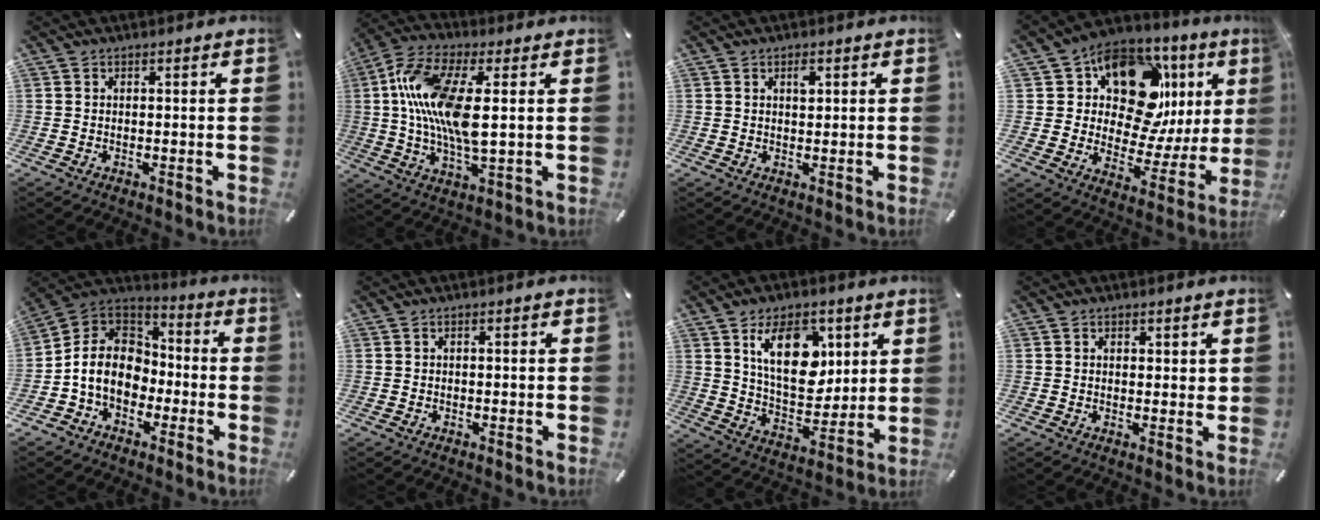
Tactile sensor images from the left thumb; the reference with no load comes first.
{"total": 16.0, "force": [2.3, 6.1, 14.6], "torque": [-0.308, -0.011, 0.036]}
{"total": 2.0, "force": [0.9, 1.1, 1.5], "torque": [-0.016, -0.004, 0.011]}
{"total": 17.0, "force": [9.1, 10.4, 10.0], "torque": [-0.144, -0.069, 0.155]}
{"total": 11.2, "force": [-3.3, 9.3, 5.3], "torque": [-0.138, 0.021, -0.063]}
{"total": 0.8, "force": [-0.2, 0.5, 0.7], "torque": [-0.012, 0.003, -0.005]}
{"total": 16.6, "force": [6.9, 10.1, 11.1], "torque": [-0.185, -0.009, 0.125]}
{"total": 1.6, "force": [0.7, 1.1, 1.0], "torque": [-0.012, 0.001, 0.010]}